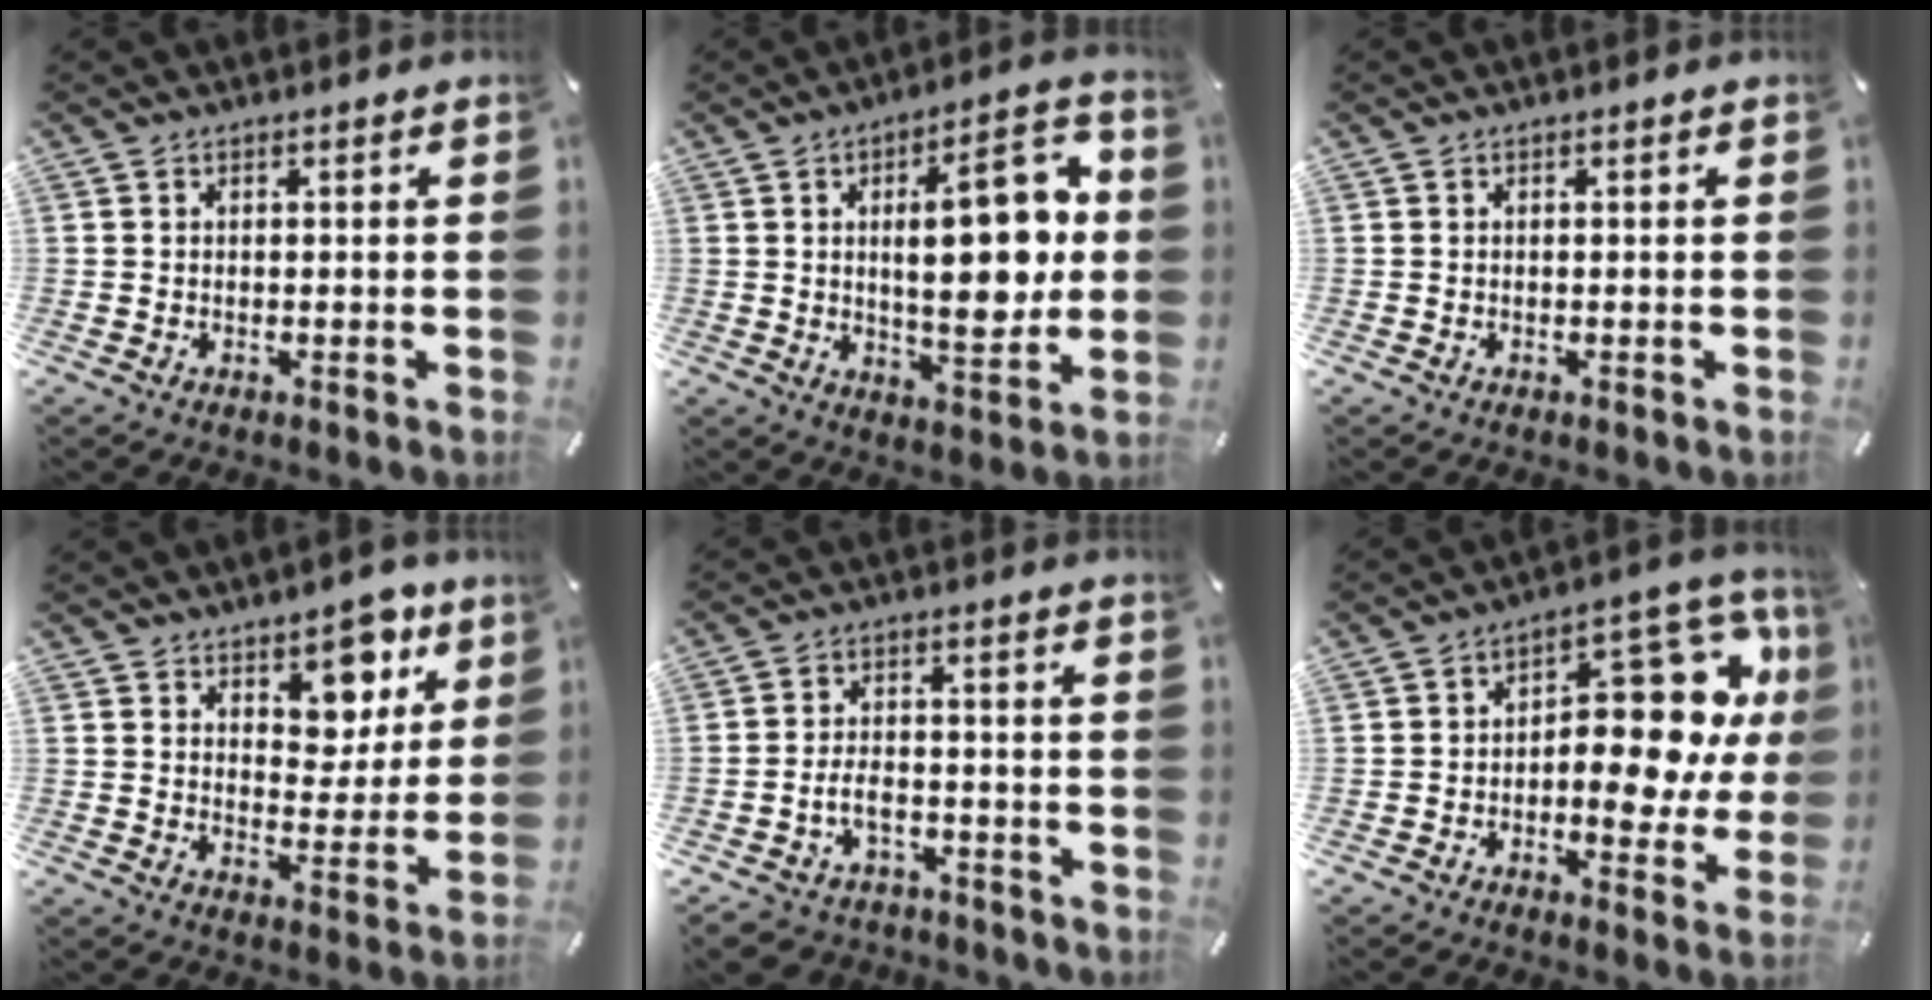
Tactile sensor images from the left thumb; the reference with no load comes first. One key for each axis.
{"total": 19.3, "fx": 2.4, "fy": 8.4, "fz": 17.3, "tx": -0.236, "ty": -0.003, "tz": 0.032}
{"total": 0.0}
{"total": 9.5, "fx": 6.6, "fy": 6.0, "fz": 3.2, "tx": -0.022, "ty": -0.052, "tz": 0.112}
{"total": 6.5, "fx": -3.4, "fy": 4.3, "fz": 3.6, "tx": -0.076, "ty": 0.016, "tz": -0.065}
{"total": 17.4, "fx": 1.7, "fy": 10.1, "fz": 14.0, "tx": -0.158, "ty": -0.029, "tz": 0.030}